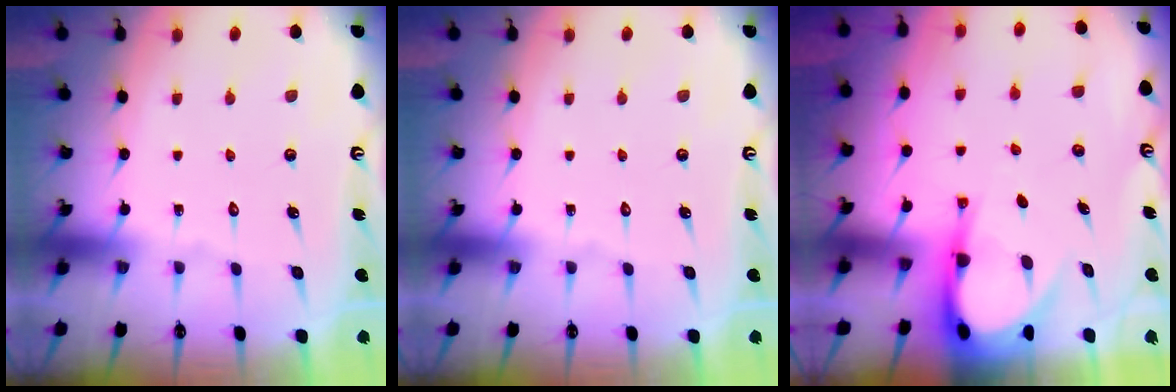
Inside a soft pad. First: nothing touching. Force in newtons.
{"total": 0.0}
{"total": 6.7, "press": 6.7, "slide": 0.9}